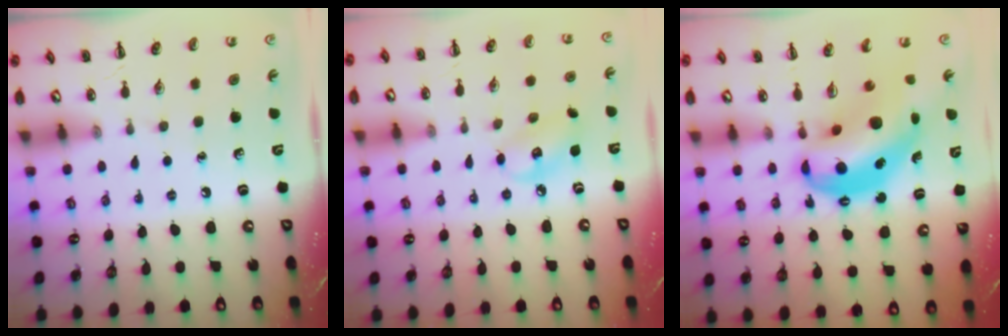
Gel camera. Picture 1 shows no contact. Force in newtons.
{"total": 7.1, "press": 7.0, "slide": 1.2}
{"total": 11.6, "press": 11.3, "slide": 2.8}